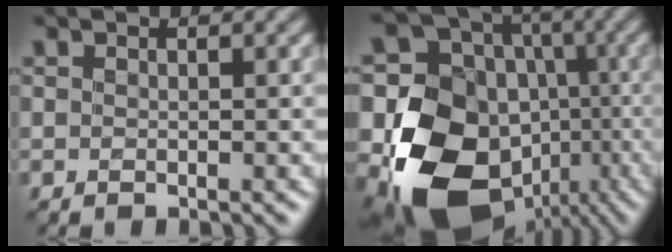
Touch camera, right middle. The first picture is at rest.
{"total": 17.1, "force": [-4.5, 14.4, 8.0], "torque": [-0.163, -0.028, -0.074]}